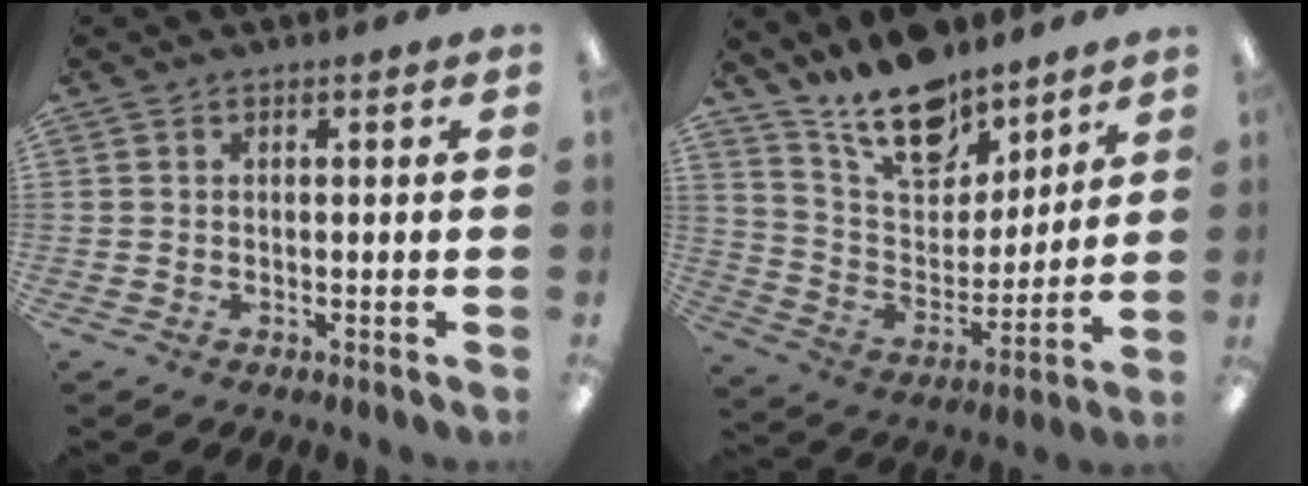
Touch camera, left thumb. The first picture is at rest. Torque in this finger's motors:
{"motor_torque": [0.58, 0.36, 1.50, -1.27, 0.14]}